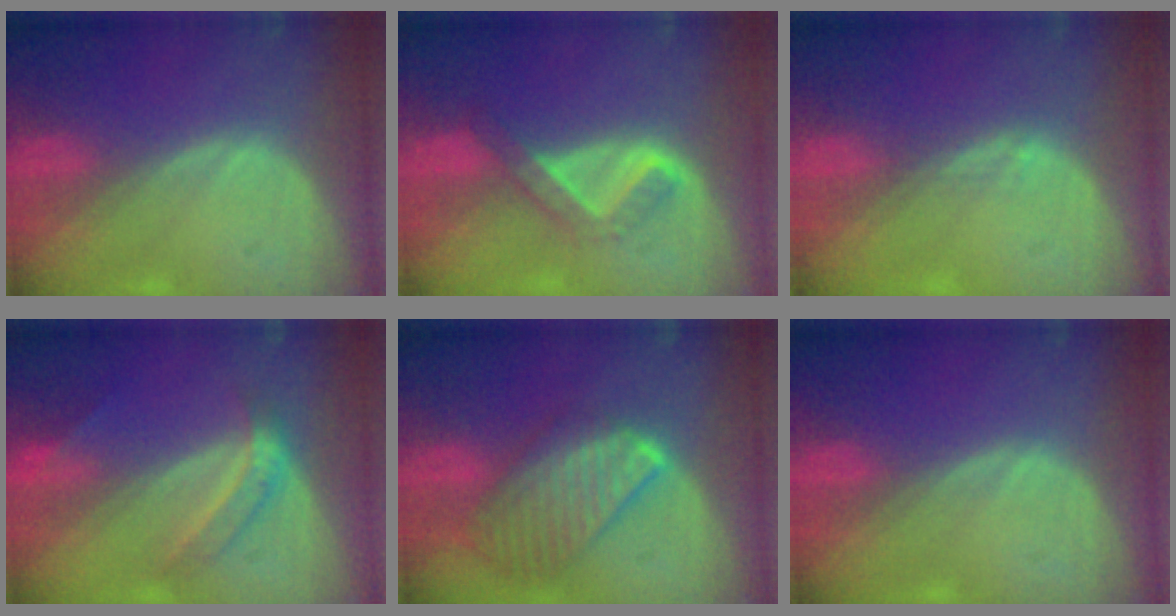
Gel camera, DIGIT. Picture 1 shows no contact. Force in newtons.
{"total": 5.2, "press": 4.5, "slide": 2.6}
{"total": 1.0, "press": 0.7, "slide": 0.7}
{"total": 5.4, "press": 4.7, "slide": 2.5}
{"total": 9.8, "press": 8.4, "slide": 5.0}
{"total": 0.0}